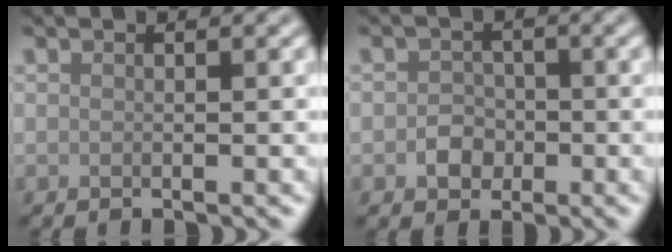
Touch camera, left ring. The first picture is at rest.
{"total": 2.0, "force": [-0.6, 1.8, 0.8], "torque": [-0.006, 0.000, -0.014]}